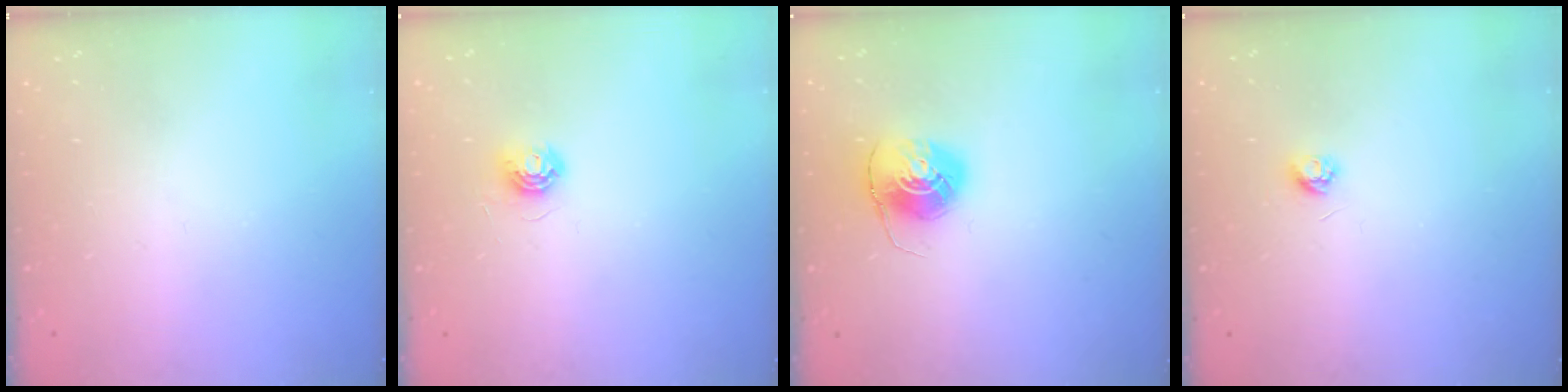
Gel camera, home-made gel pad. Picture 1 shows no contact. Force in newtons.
{"total": 5.4, "press": 5.4, "slide": 0.3}
{"total": 7.9, "press": 7.9, "slide": 0.1}
{"total": 3.7, "press": 3.7, "slide": 0.3}